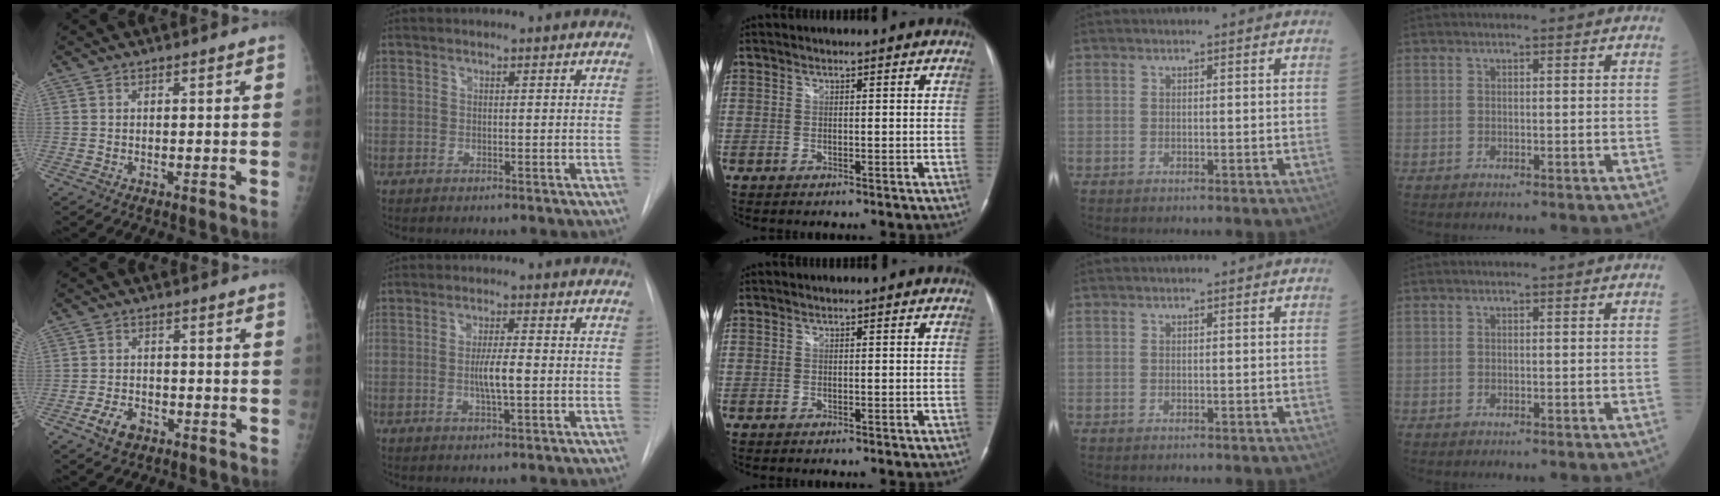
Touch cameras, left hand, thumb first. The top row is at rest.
{"thumb": {"total": 4.5, "force": [-2.4, 2.8, 2.5], "torque": [-0.044, 0.012, -0.040]}, "index": {"total": 4.5, "force": [-0.6, 0.6, 4.4], "torque": [-0.082, -0.004, -0.010]}}